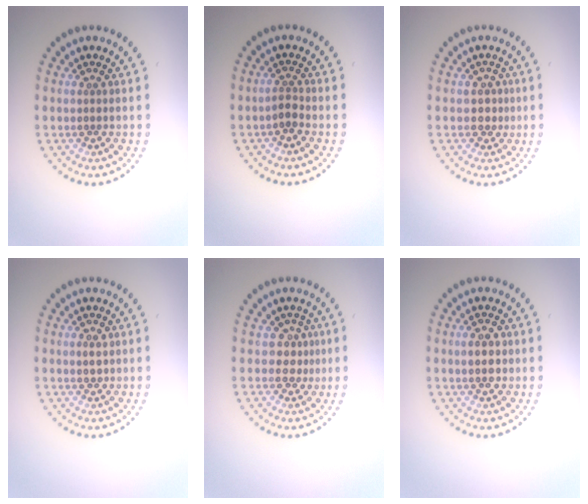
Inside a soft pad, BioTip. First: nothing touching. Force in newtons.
{"total": 1.2, "press": 0.9, "slide": 0.8}
{"total": 1.6, "press": 1.3, "slide": 0.9}
{"total": 1.1, "press": 1.0, "slide": 0.5}
{"total": 2.0, "press": 1.3, "slide": 1.5}
{"total": 2.0, "press": 2.0, "slide": 0.1}